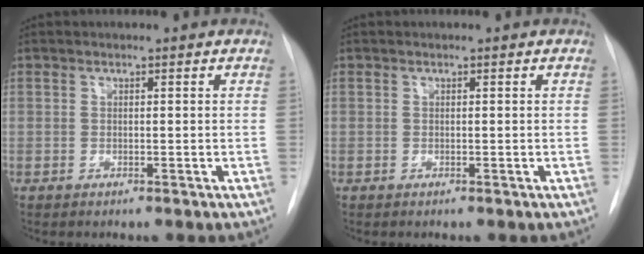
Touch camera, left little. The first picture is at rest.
{"total": 0.0}